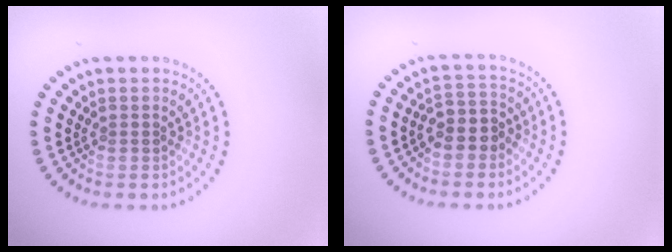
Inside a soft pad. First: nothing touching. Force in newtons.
{"total": 2.5, "press": 2.3, "slide": 1.0}